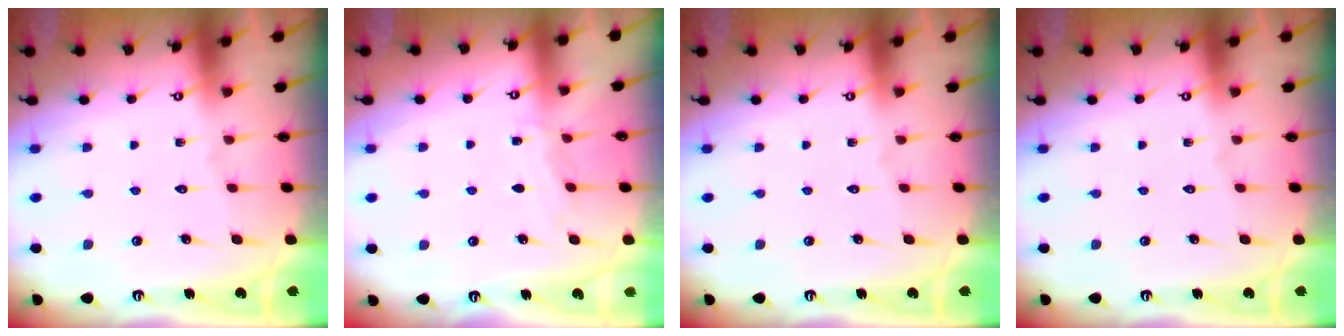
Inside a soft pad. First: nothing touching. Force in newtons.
{"total": 4.9, "press": 4.9, "slide": 0.5}
{"total": 0.0}
{"total": 0.0}